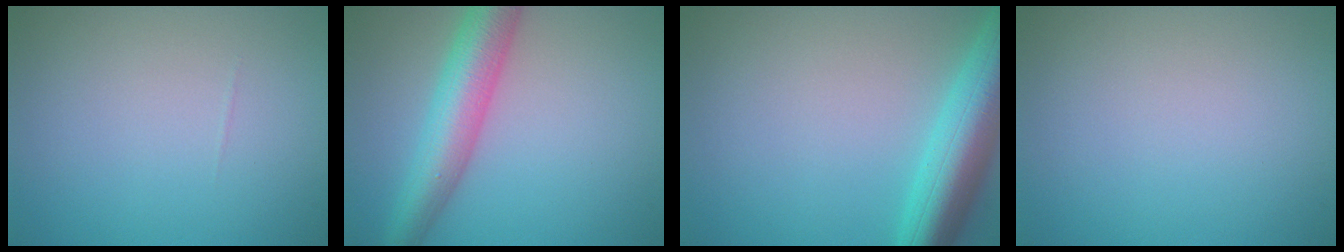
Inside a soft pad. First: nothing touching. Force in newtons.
{"total": 6.5, "press": 6.5, "slide": 0.2}
{"total": 7.5, "press": 7.5, "slide": 0.4}
{"total": 0.0}